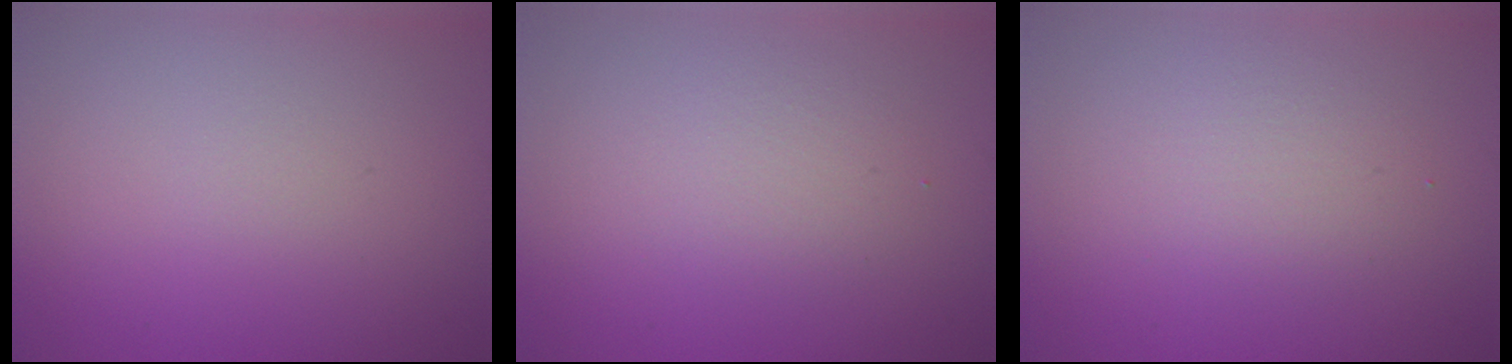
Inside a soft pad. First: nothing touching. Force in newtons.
{"total": 2.1, "press": 2.1, "slide": 0.1}
{"total": 2.2, "press": 2.2, "slide": 0.1}